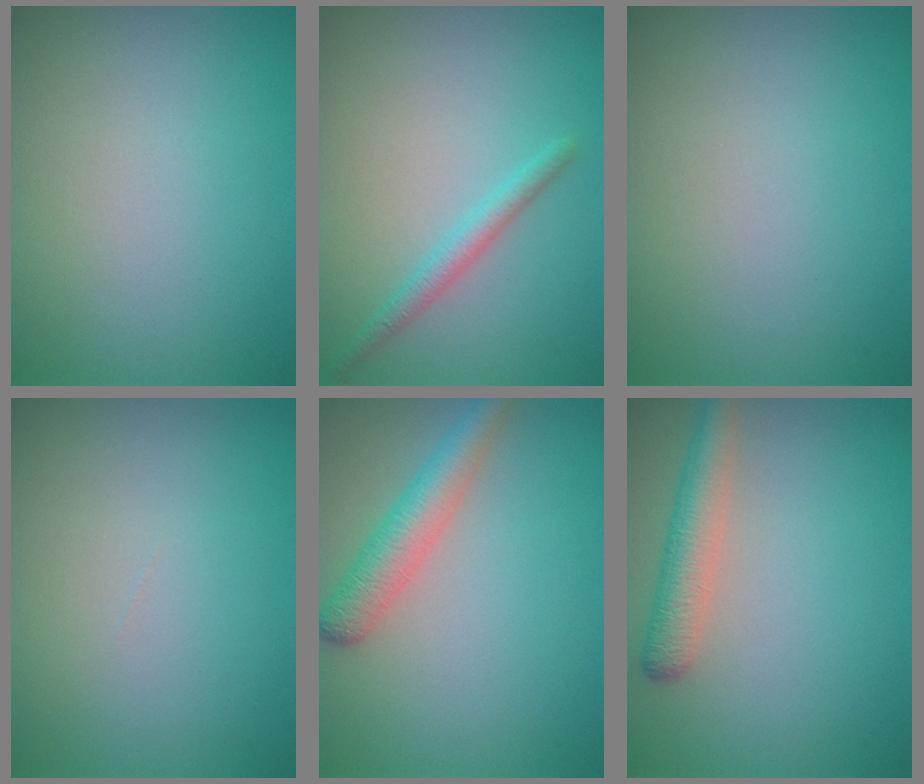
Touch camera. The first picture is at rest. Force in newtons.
{"total": 1.8, "press": 1.8, "slide": 0.0}
{"total": 0.0}
{"total": 0.0}
{"total": 3.7, "press": 3.7, "slide": 0.2}
{"total": 3.4, "press": 3.4, "slide": 0.1}